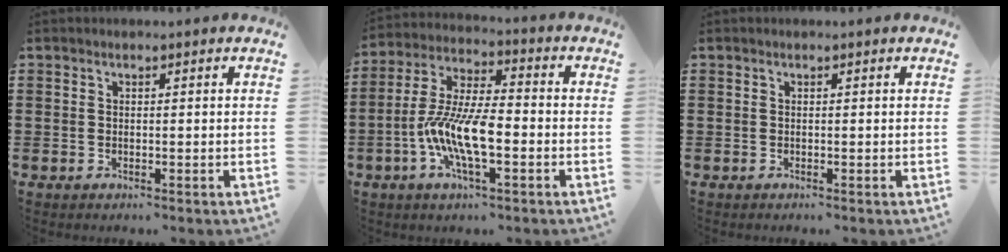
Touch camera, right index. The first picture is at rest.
{"total": 10.5, "force": [-3.1, 3.4, 9.4], "torque": [-0.211, -0.009, -0.065]}
{"total": 0.0}